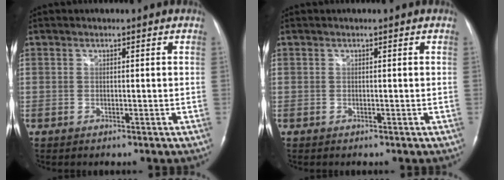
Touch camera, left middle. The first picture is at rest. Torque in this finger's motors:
{"motor_torque": [-0.06, 0.00, 0.02, 0.00]}